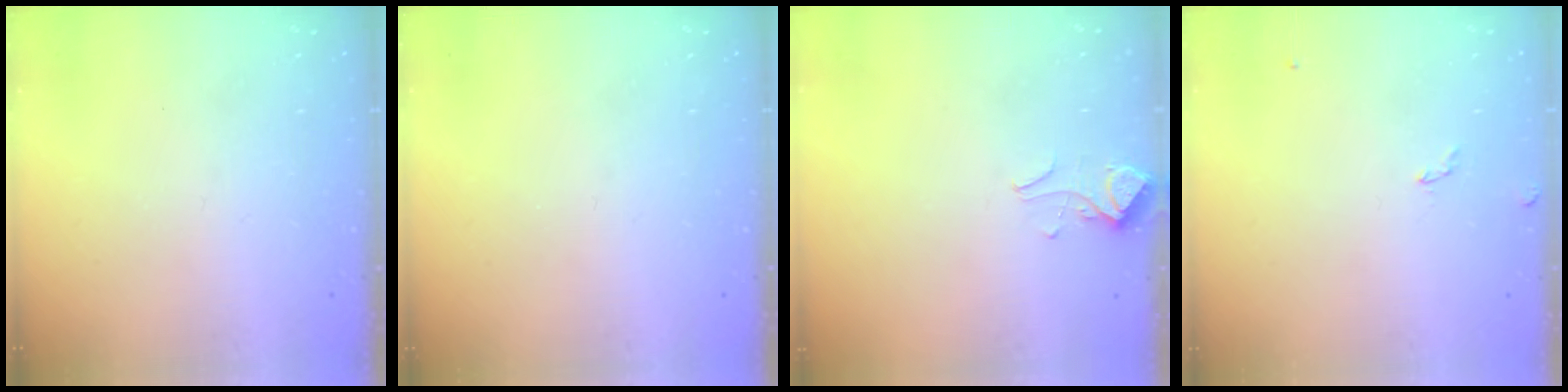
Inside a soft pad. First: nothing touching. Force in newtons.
{"total": 0.0}
{"total": 3.4, "press": 3.3, "slide": 0.3}
{"total": 3.0, "press": 2.9, "slide": 0.4}